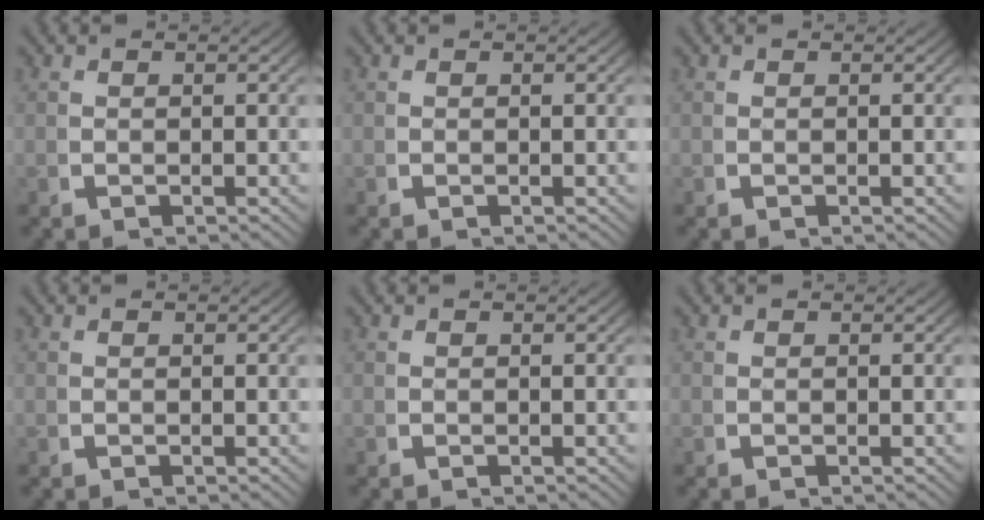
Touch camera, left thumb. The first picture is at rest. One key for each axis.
{"total": 0.0}
{"total": 0.0}
{"total": 0.0}
{"total": 0.0}
{"total": 0.0}